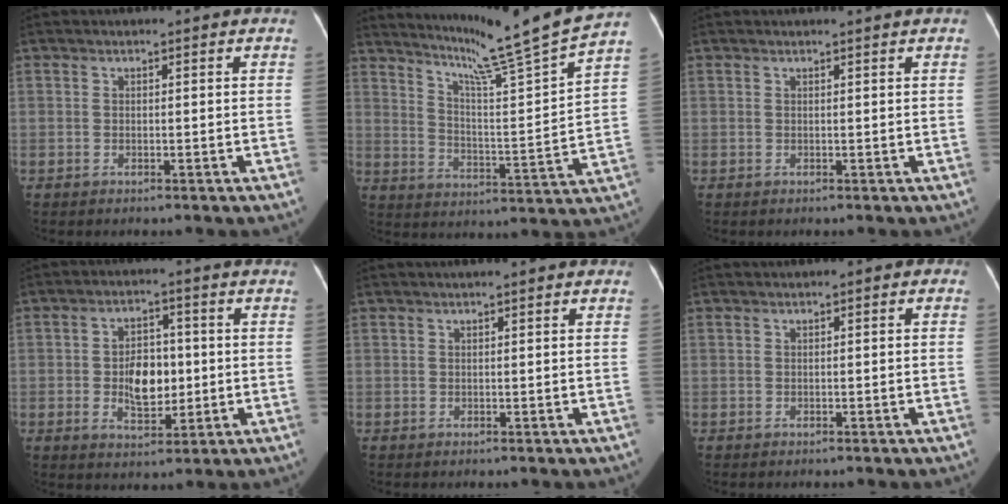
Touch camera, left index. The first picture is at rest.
{"total": 17.4, "force": [15.2, -3.1, 7.9], "torque": [-0.130, -0.052, 0.216]}
{"total": 0.8, "force": [0.7, -0.2, 0.3], "torque": [-0.010, 0.001, 0.013]}
{"total": 7.0, "force": [-0.5, 4.1, 5.7], "torque": [-0.106, 0.006, -0.003]}
{"total": 1.0, "force": [0.5, 0.2, 0.8], "torque": [-0.016, 0.009, 0.003]}
{"total": 0.7, "force": [-0.2, 0.4, 0.5], "torque": [-0.001, 0.006, -0.010]}